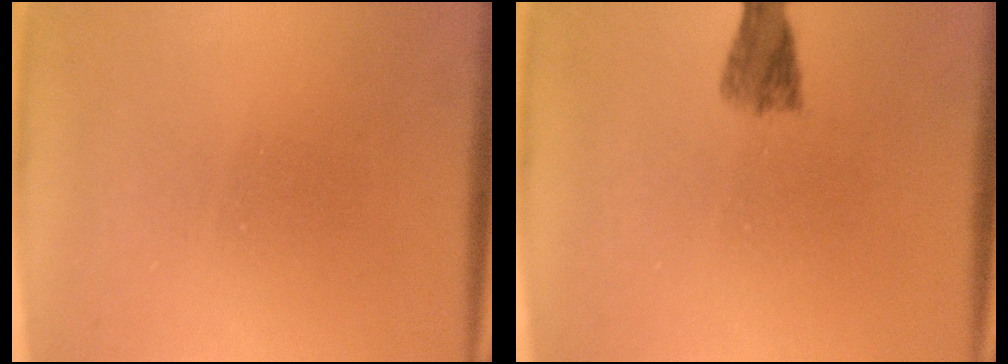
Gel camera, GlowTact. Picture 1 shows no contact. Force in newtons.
{"total": 3.8}